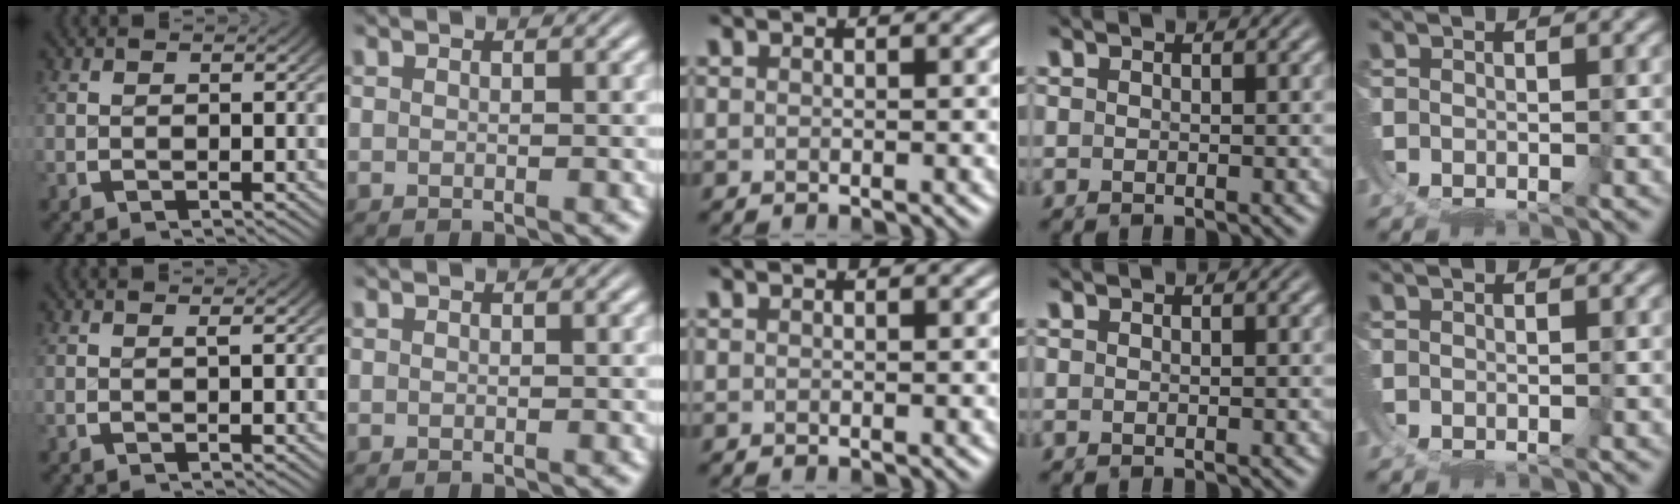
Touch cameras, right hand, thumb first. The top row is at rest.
{"thumb": {"total": 0.7, "force": [0.4, 0.0, 0.6], "torque": [-0.009, 0.000, 0.006]}}